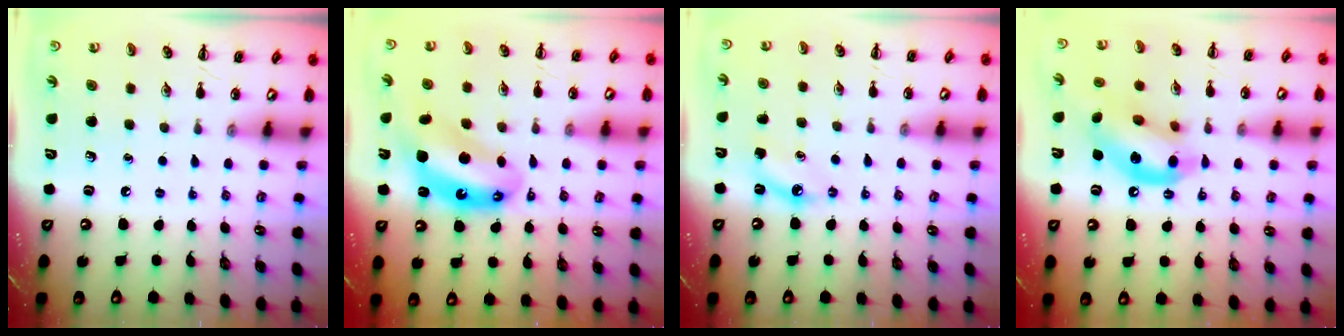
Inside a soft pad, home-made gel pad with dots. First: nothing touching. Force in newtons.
{"total": 10.8, "press": 10.3, "slide": 3.0}
{"total": 5.9, "press": 5.6, "slide": 1.9}
{"total": 14.4, "press": 14.1, "slide": 3.0}